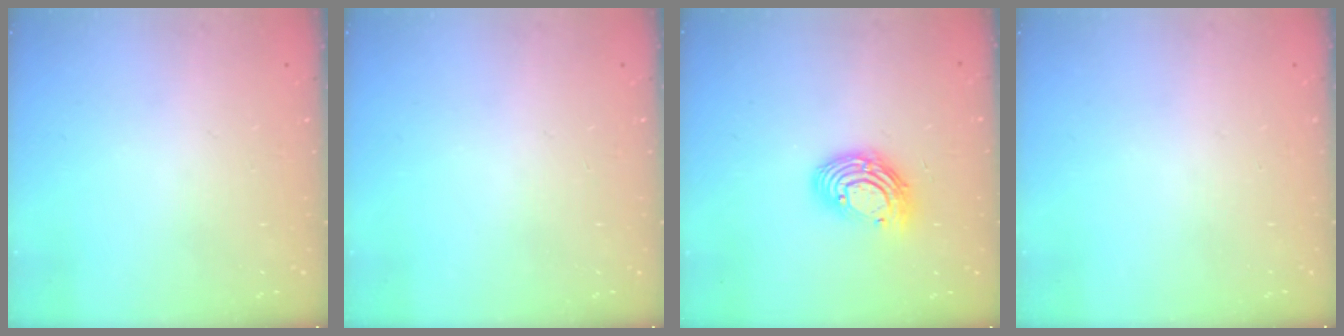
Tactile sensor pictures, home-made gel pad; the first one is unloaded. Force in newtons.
{"total": 0.0}
{"total": 11.2, "press": 11.2, "slide": 1.0}
{"total": 0.0}